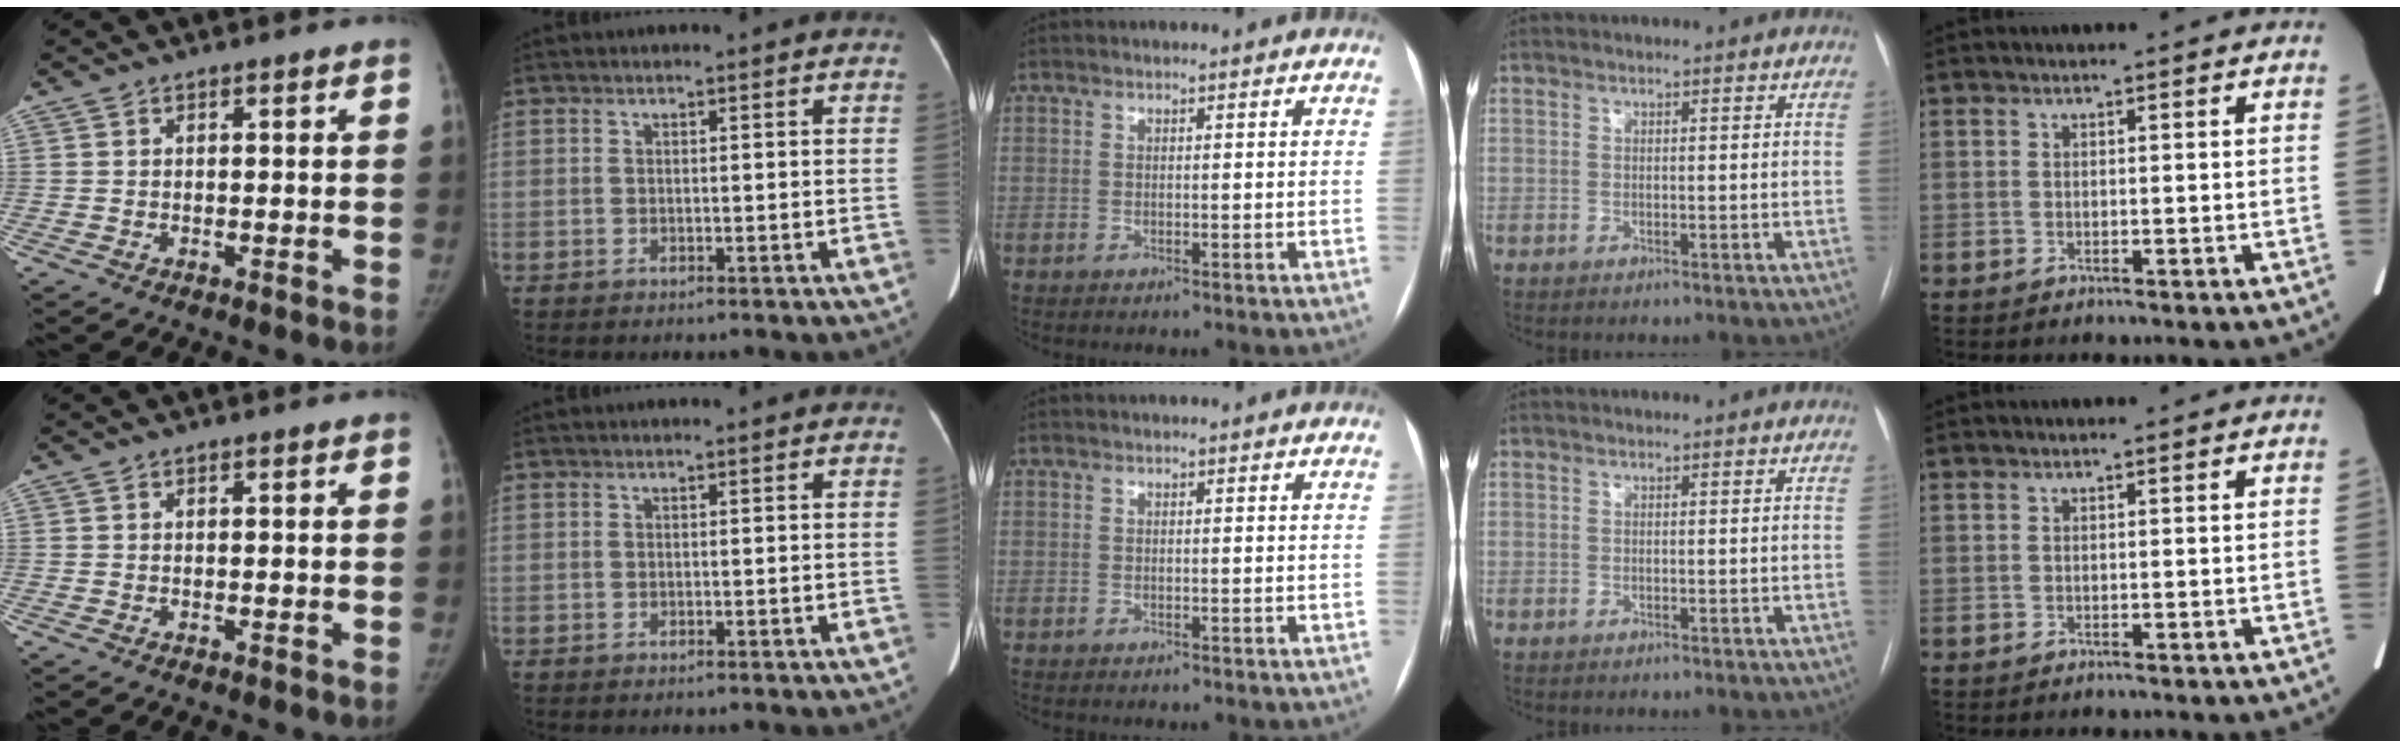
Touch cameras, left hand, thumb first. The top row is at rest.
{}